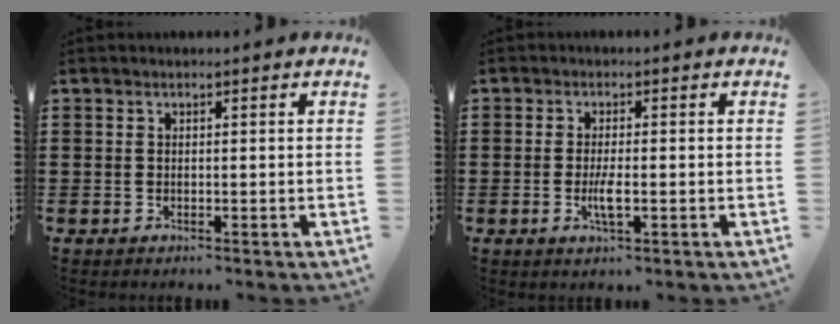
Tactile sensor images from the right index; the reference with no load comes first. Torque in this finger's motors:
{"motor_torque": [2.14, 0.00, 0.50, 0.10]}